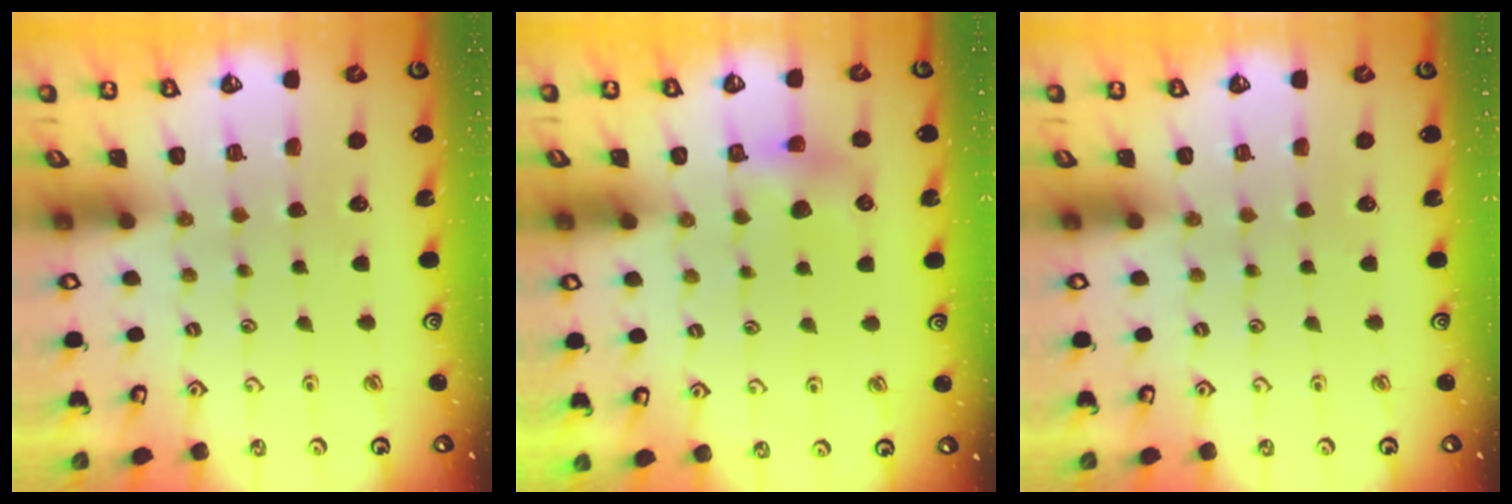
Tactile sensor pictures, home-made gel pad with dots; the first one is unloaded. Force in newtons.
{"total": 5.4, "press": 5.4, "slide": 0.6}
{"total": 0.0}